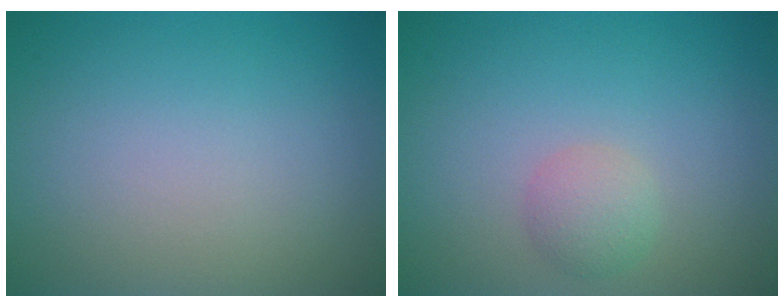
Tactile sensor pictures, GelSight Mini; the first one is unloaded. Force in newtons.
{"total": 1.9, "press": 1.9, "slide": 0.1}